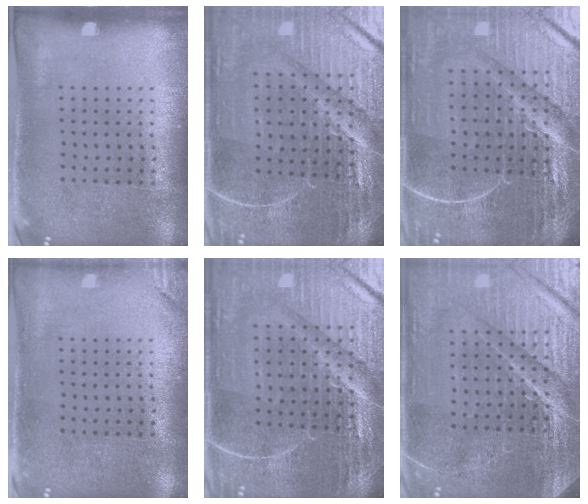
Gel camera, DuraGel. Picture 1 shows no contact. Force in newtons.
{"total": 5.1, "press": 4.8, "slide": 1.6}
{"total": 6.4, "press": 5.7, "slide": 2.9}
{"total": 1.3, "press": 1.2, "slide": 0.3}
{"total": 5.1, "press": 4.8, "slide": 1.6}
{"total": 5.5, "press": 5.1, "slide": 2.1}